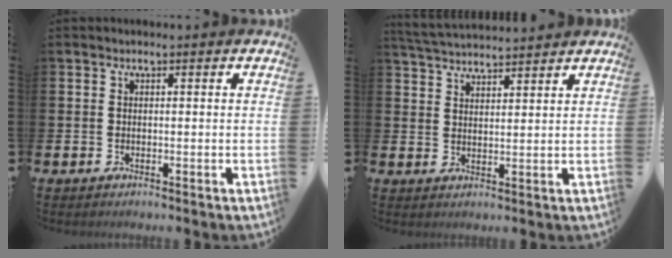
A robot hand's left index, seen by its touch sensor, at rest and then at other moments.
{"total": 4.1, "force": [4.1, 0.3, 0.2], "torque": [-0.014, -0.023, 0.074]}